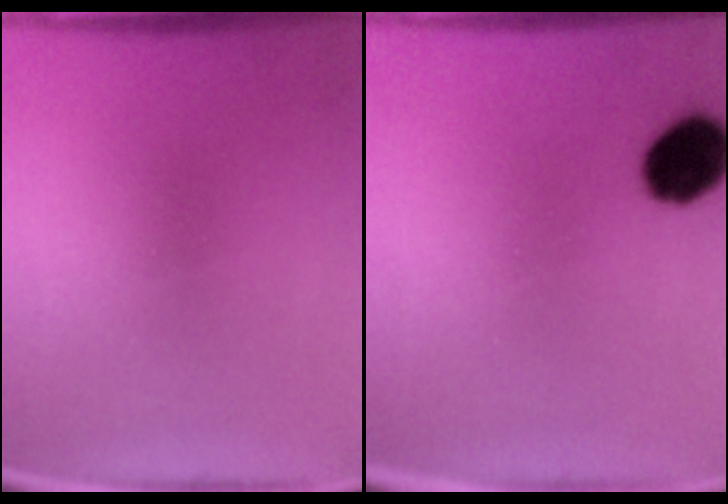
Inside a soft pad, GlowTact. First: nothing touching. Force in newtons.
{"total": 10.1}